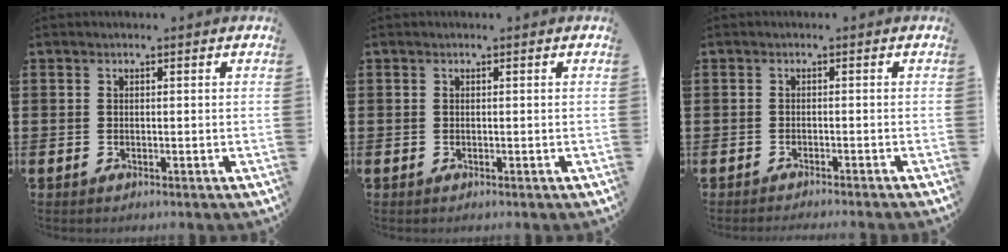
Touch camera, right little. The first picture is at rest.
{"total": 0.0}
{"total": 0.9, "force": [-0.9, -0.3, 0.1], "torque": [0.000, 0.000, -0.018]}